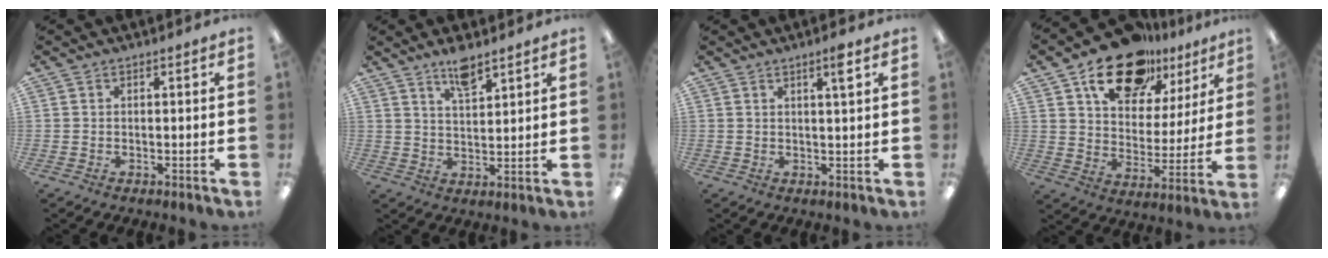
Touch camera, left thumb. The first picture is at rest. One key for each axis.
{"total": 6.2, "fx": 5.0, "fy": 1.7, "fz": 3.4, "tx": -0.055, "ty": -0.028, "tz": 0.085}
{"total": 3.4, "fx": 2.0, "fy": 0.2, "fz": 2.8, "tx": -0.053, "ty": -0.002, "tz": 0.031}
{"total": 18.9, "fx": 13.0, "fy": 10.2, "fz": 9.0, "tx": -0.145, "ty": -0.069, "tz": 0.229}